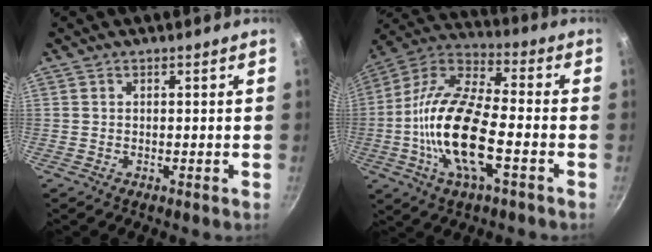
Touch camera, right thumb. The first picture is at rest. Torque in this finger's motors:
{"motor_torque": [1.42, 3.59, 2.28, -0.12, 0.50]}